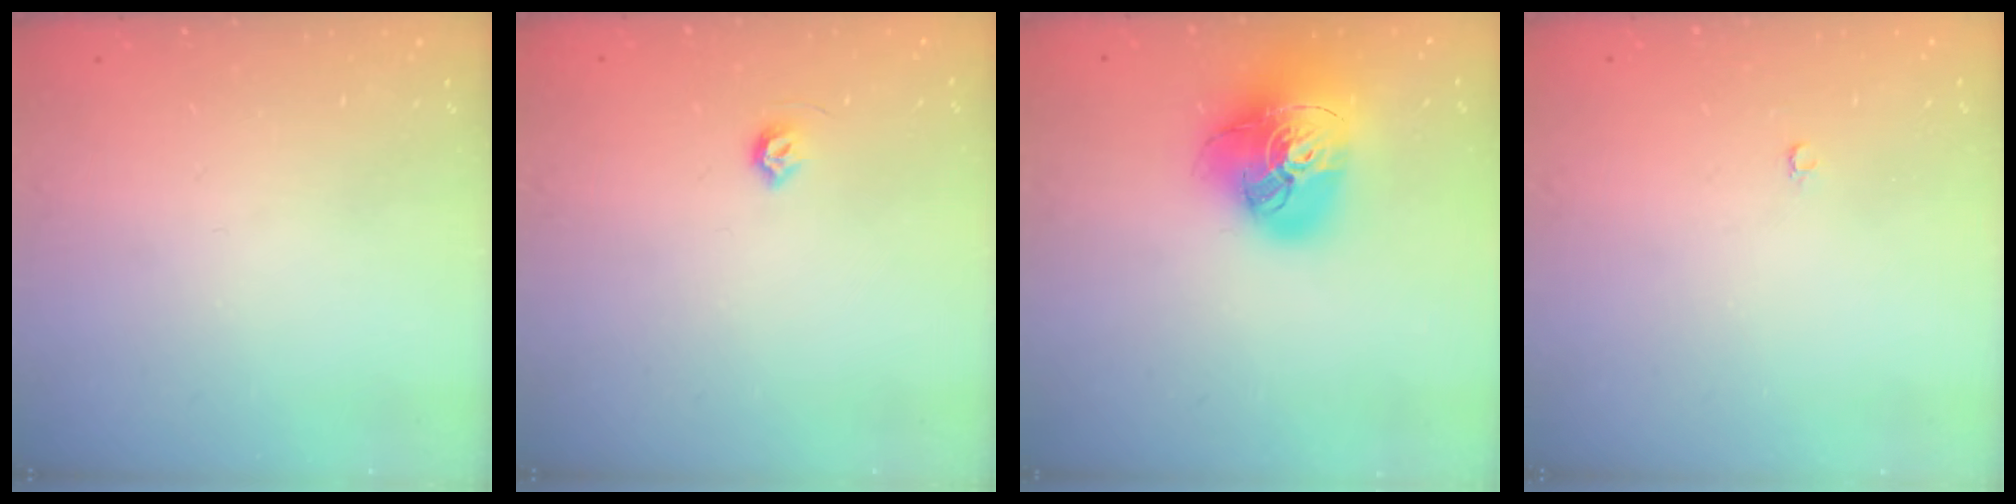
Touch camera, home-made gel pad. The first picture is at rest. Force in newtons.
{"total": 4.5, "press": 4.5, "slide": 0.7}
{"total": 20.6, "press": 20.5, "slide": 2.1}
{"total": 2.0, "press": 2.0, "slide": 0.4}